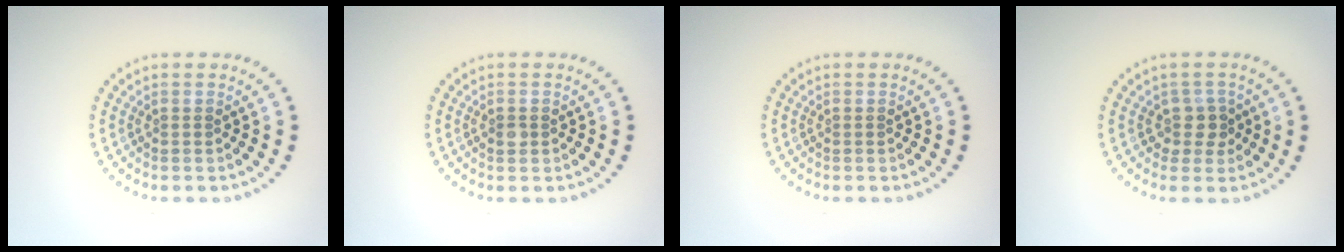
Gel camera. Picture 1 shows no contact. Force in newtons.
{"total": 1.0, "press": 1.0, "slide": 0.1}
{"total": 0.0}
{"total": 2.0, "press": 1.6, "slide": 1.3}